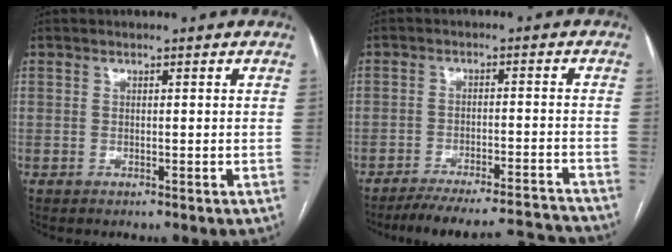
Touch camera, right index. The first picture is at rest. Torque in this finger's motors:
{"motor_torque": [0.50, -0.97, 0.08, 0.02]}